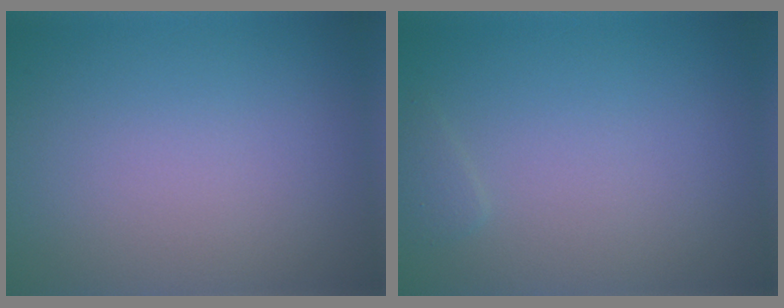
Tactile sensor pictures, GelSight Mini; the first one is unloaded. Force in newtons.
{"total": 0.7, "press": 0.7, "slide": 0.1}